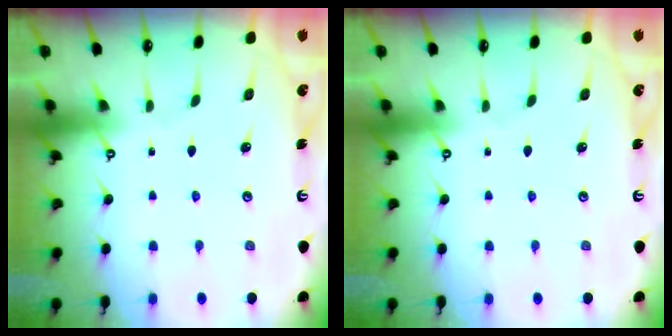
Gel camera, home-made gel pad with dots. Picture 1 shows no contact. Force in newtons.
{"total": 0.0}